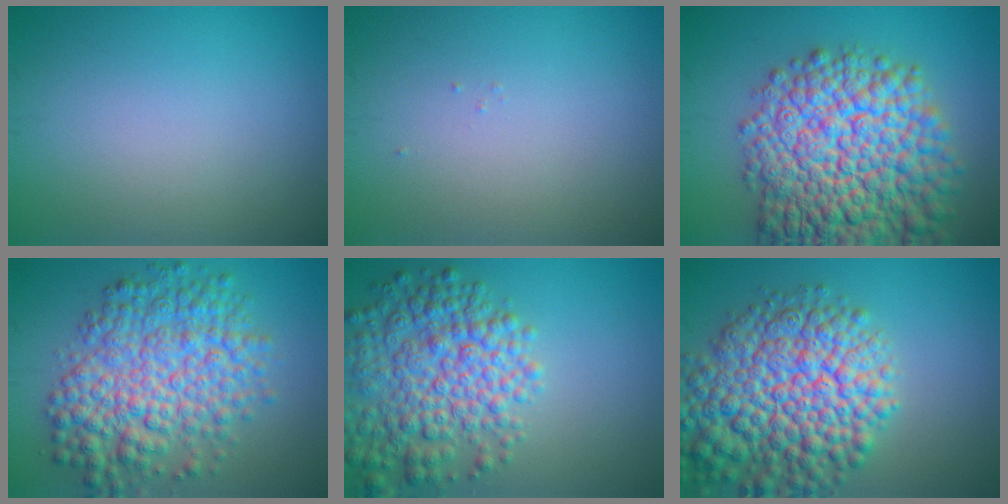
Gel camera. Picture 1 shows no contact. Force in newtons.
{"total": 0.0}
{"total": 15.4, "press": 15.4, "slide": 0.6}
{"total": 8.7, "press": 8.7, "slide": 0.1}
{"total": 7.4, "press": 7.4, "slide": 0.3}
{"total": 11.4, "press": 11.4, "slide": 0.5}